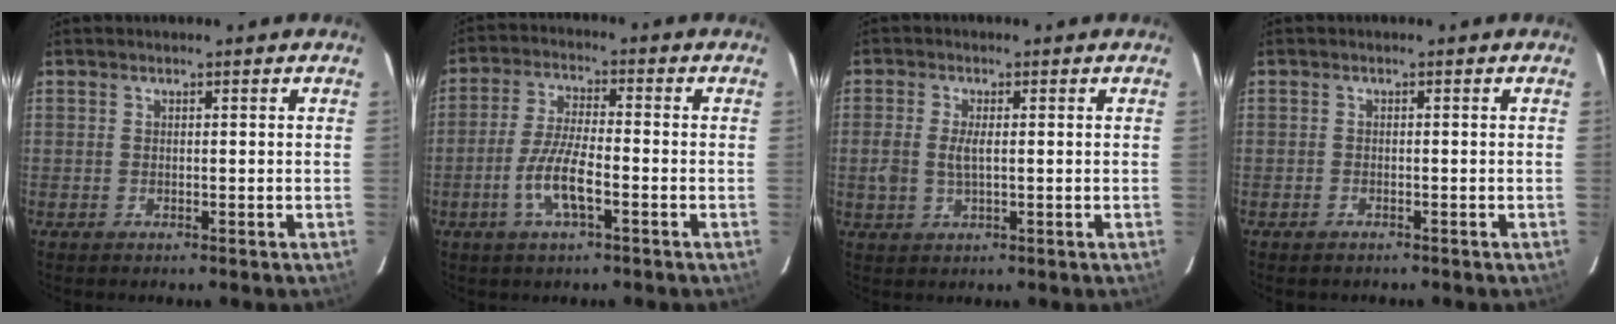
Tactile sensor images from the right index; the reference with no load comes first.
{"total": 8.0, "force": [-3.2, 1.9, 7.0], "torque": [-0.147, -0.001, -0.064]}
{"total": 4.2, "force": [-0.1, 2.1, 3.7], "torque": [-0.077, 0.000, -0.002]}
{"total": 1.0, "force": [-0.9, 0.6, 0.2], "torque": [-0.005, 0.003, -0.014]}